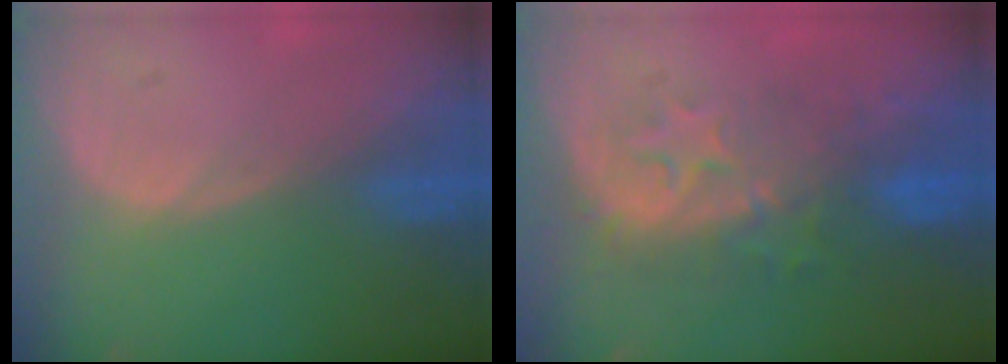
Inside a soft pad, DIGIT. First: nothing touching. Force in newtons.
{"total": 8.2, "press": 8.1, "slide": 0.8}